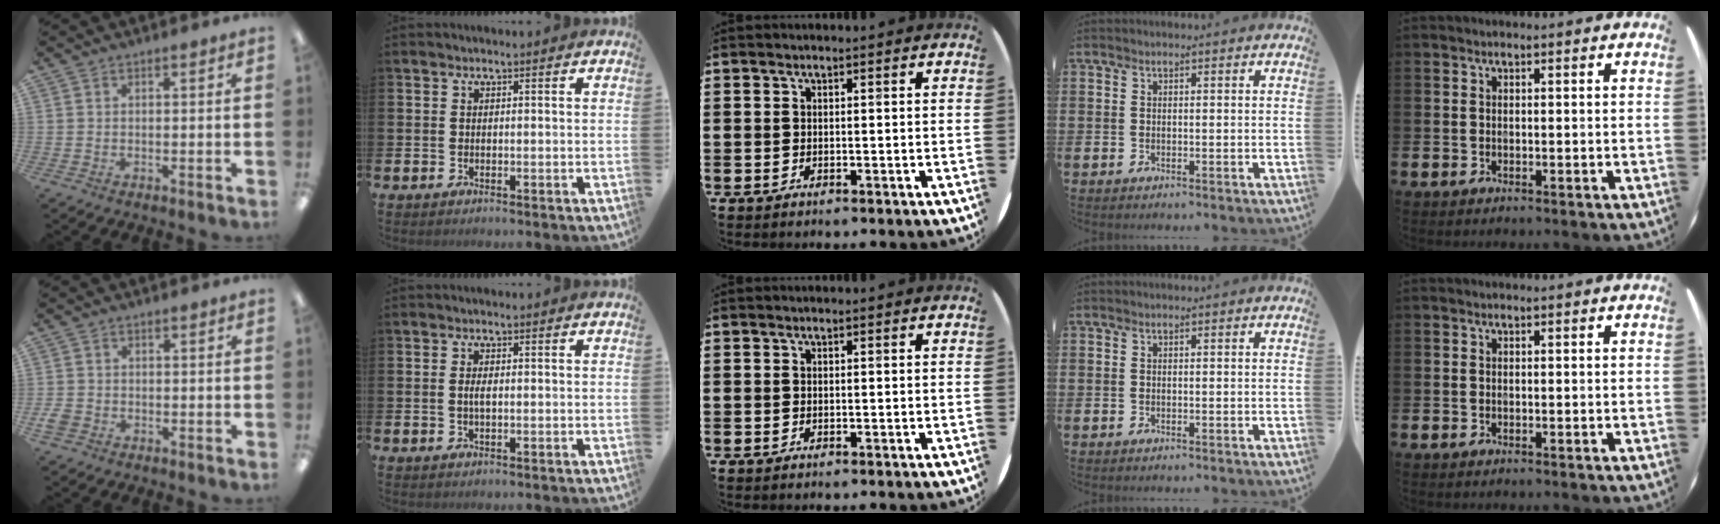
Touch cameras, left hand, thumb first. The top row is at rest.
{"thumb": {"total": 2.3, "force": [-1.0, 1.9, 0.9], "torque": [-0.014, 0.005, -0.018]}, "index": {"total": 1.7, "force": [0.0, 0.6, 1.6], "torque": [-0.024, 0.000, -0.003]}}